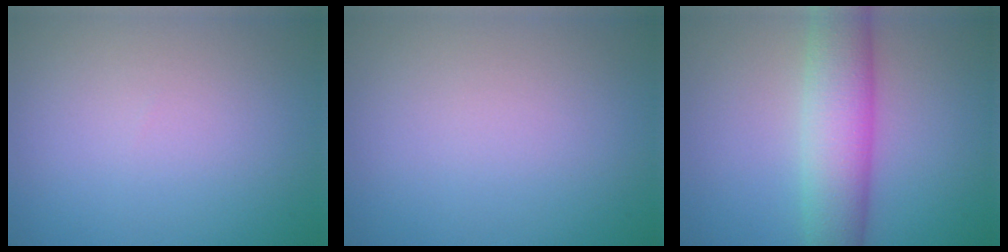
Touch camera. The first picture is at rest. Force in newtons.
{"total": 0.0}
{"total": 6.7, "press": 6.7, "slide": 0.1}